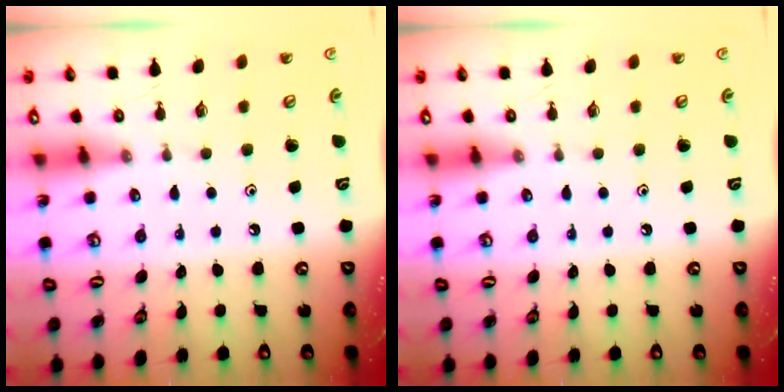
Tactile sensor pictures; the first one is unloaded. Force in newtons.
{"total": 0.0}